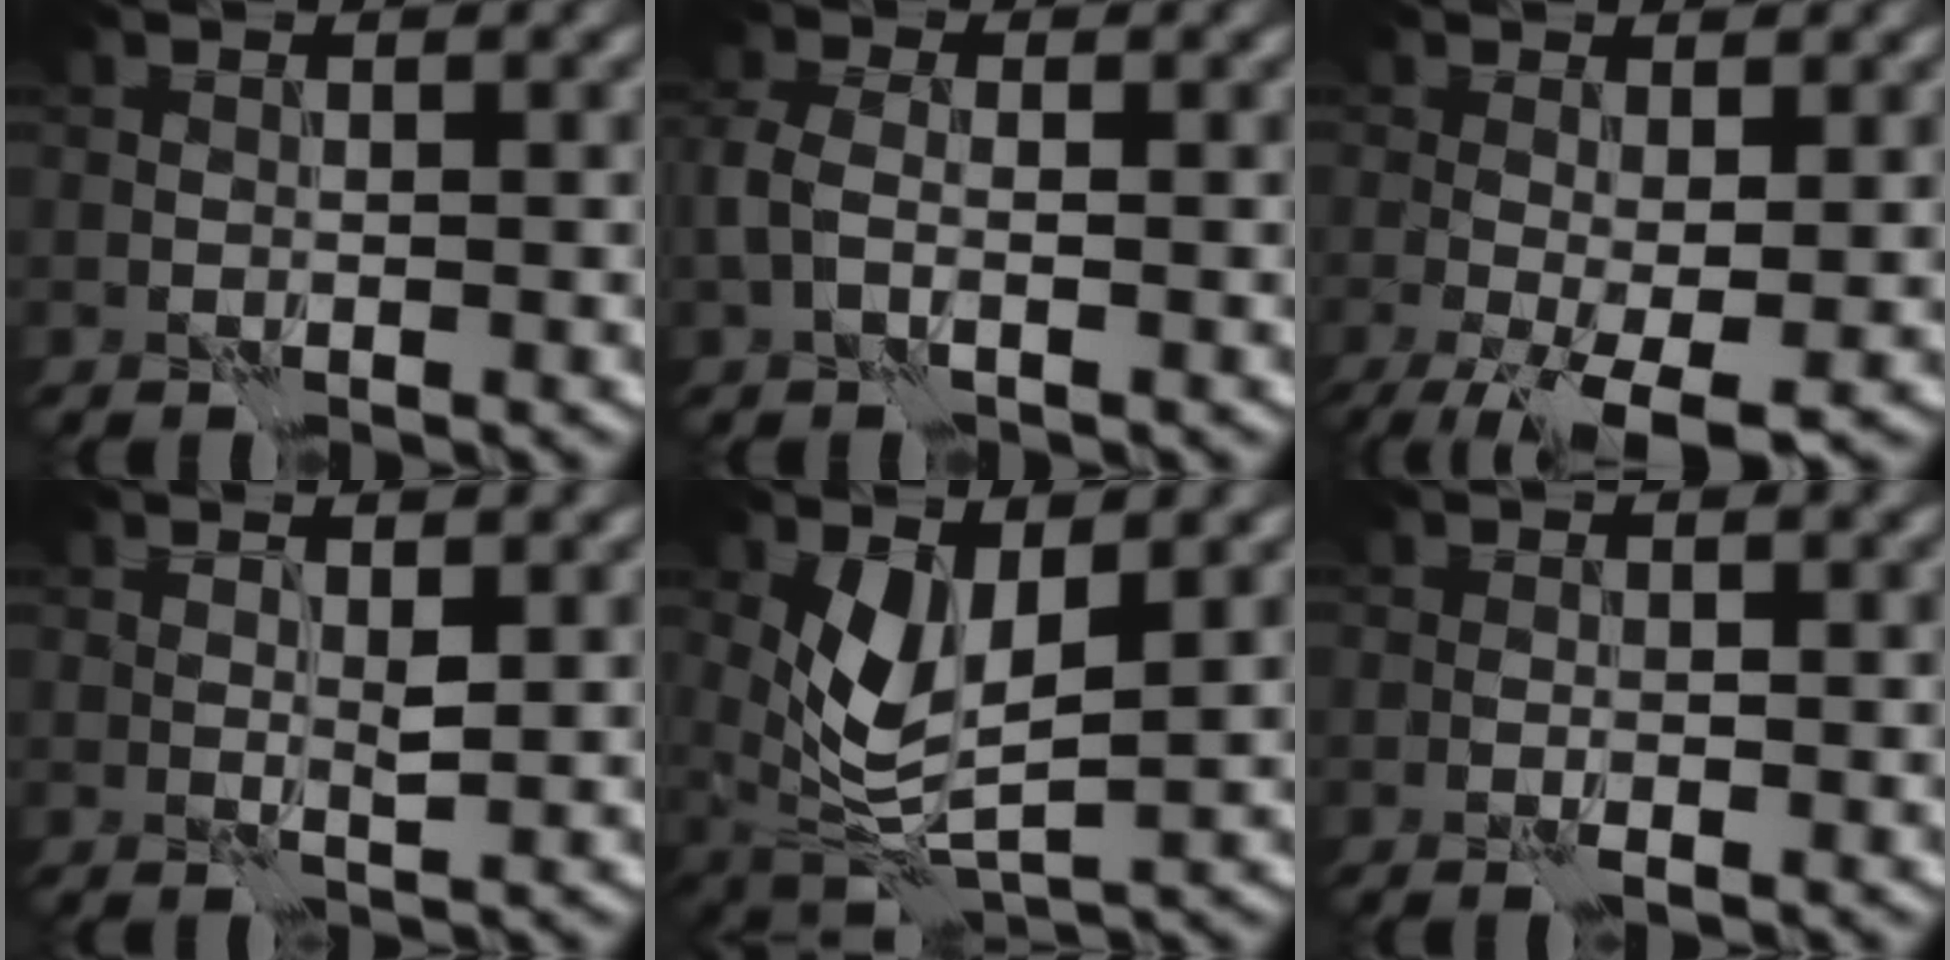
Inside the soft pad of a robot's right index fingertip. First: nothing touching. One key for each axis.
{"total": 2.6, "fx": -0.6, "fy": 1.4, "fz": 2.1, "tx": -0.056, "ty": 0.003, "tz": -0.017}
{"total": 6.4, "fx": -2.2, "fy": 2.1, "fz": 5.6, "tx": -0.111, "ty": -0.015, "tz": -0.029}
{"total": 1.2, "fx": 0.6, "fy": 0.1, "fz": 1.1, "tx": -0.023, "ty": -0.002, "tz": 0.011}
{"total": 4.9, "fx": 1.4, "fy": 2.2, "fz": 4.2, "tx": -0.090, "ty": -0.013, "tz": 0.033}
{"total": 1.0, "fx": -0.4, "fy": 0.3, "fz": 0.9, "tx": -0.020, "ty": -0.002, "tz": -0.007}